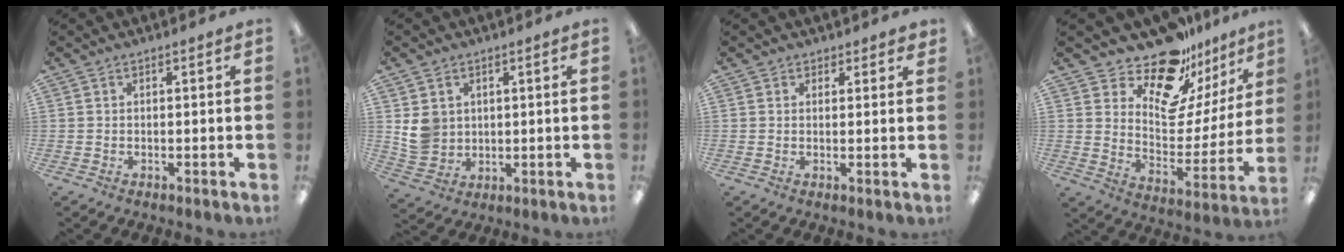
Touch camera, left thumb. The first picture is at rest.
{"total": 6.5, "force": [2.0, 5.8, 2.1], "torque": [-0.029, 0.006, 0.042]}
{"total": 1.7, "force": [1.3, 1.0, 0.1], "torque": [0.005, -0.001, 0.024]}
{"total": 17.2, "force": [14.7, 6.7, 5.7], "torque": [-0.105, -0.125, 0.259]}